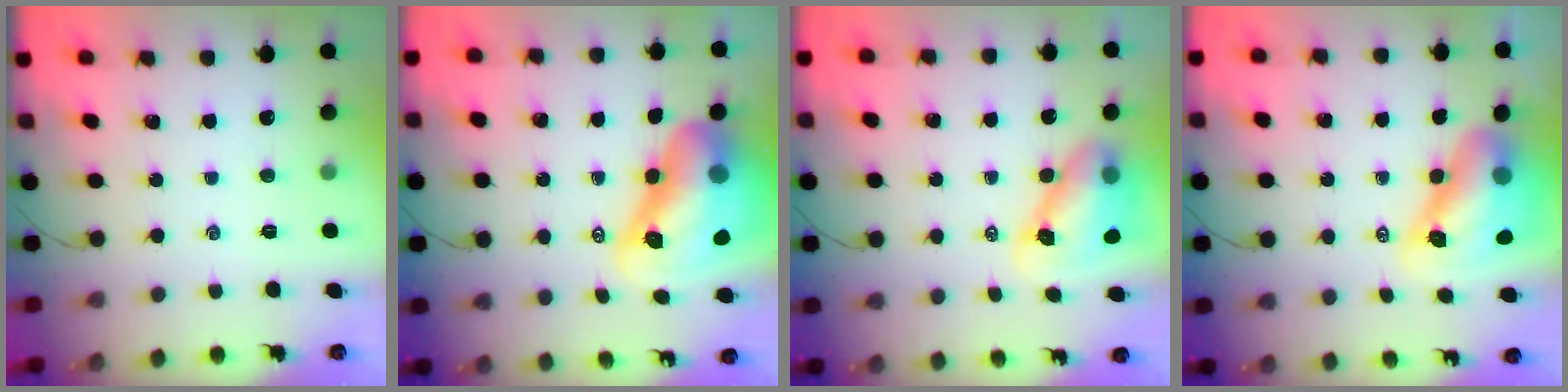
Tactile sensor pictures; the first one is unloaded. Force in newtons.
{"total": 19.3, "press": 18.4, "slide": 5.6}
{"total": 8.6, "press": 8.4, "slide": 1.9}
{"total": 12.6, "press": 12.1, "slide": 3.7}